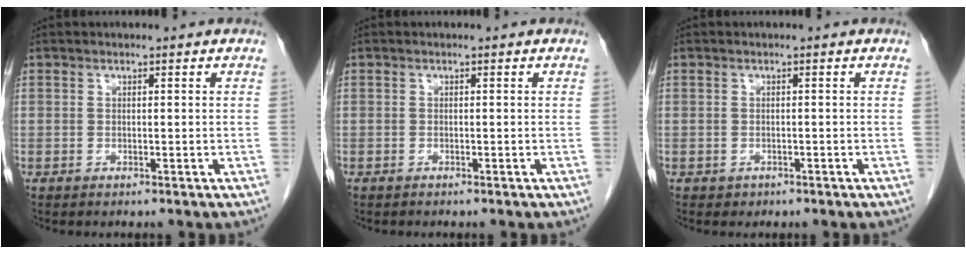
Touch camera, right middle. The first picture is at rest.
{"total": 0.0}
{"total": 0.9, "force": [-0.5, 0.7, 0.1], "torque": [-0.007, 0.003, -0.003]}